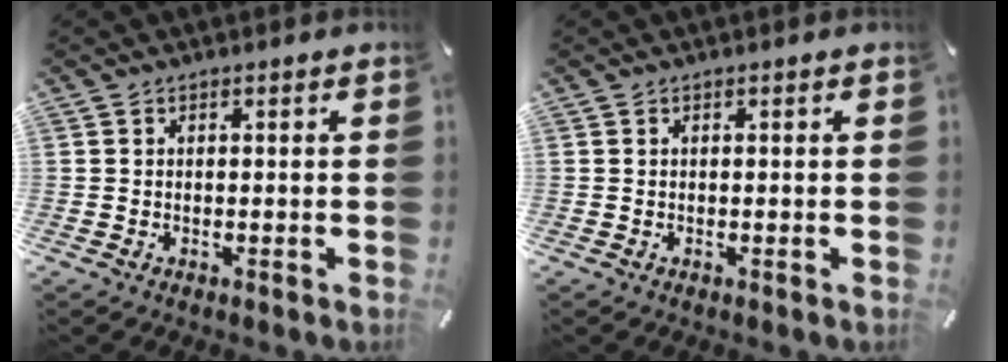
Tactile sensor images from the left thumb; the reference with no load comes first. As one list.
[{"total": 0.0}]